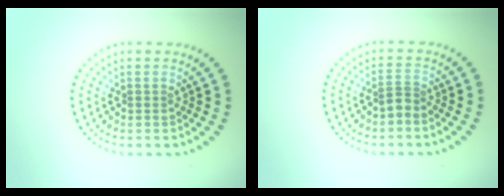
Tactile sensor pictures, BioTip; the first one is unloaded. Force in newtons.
{"total": 1.1, "press": 0.7, "slide": 0.9}